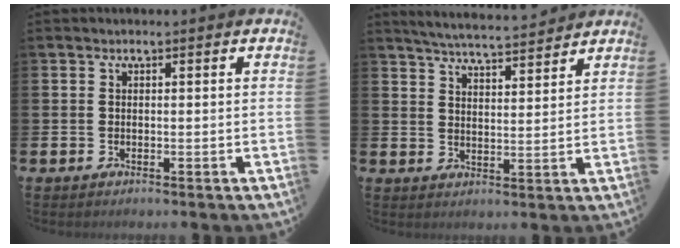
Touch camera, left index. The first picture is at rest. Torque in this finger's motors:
{"motor_torque": [0.38, -0.56, 0.11, 0.06]}